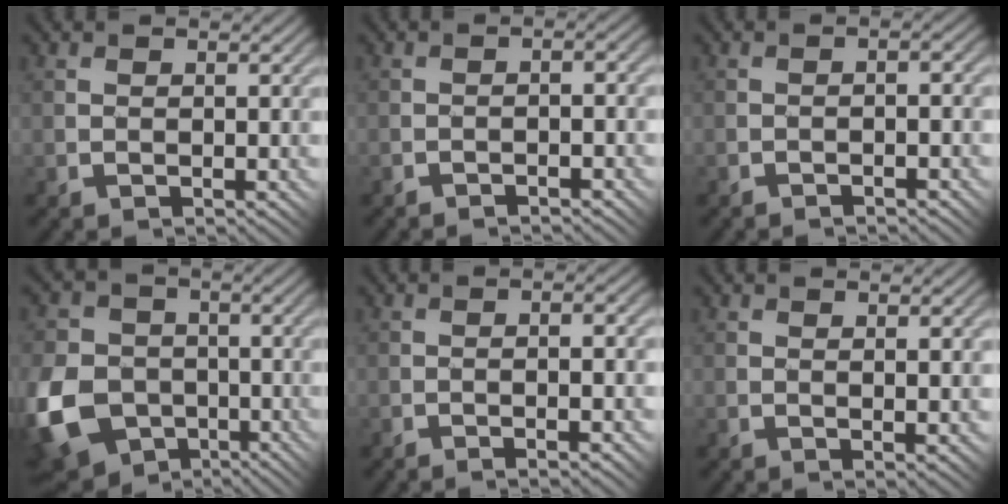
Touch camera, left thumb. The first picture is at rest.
{"total": 1.9, "force": [-1.4, 0.2, 1.3], "torque": [-0.021, 0.010, -0.025]}
{"total": 2.1, "force": [-1.3, 0.4, 1.7], "torque": [-0.025, 0.008, -0.021]}
{"total": 11.8, "force": [-4.5, 9.2, 5.8], "torque": [-0.177, -0.040, -0.090]}
{"total": 5.5, "force": [-2.1, 0.9, 5.1], "torque": [-0.065, 0.003, -0.022]}
{"total": 2.7, "force": [0.2, 0.0, 2.7], "torque": [-0.037, 0.001, 0.009]}